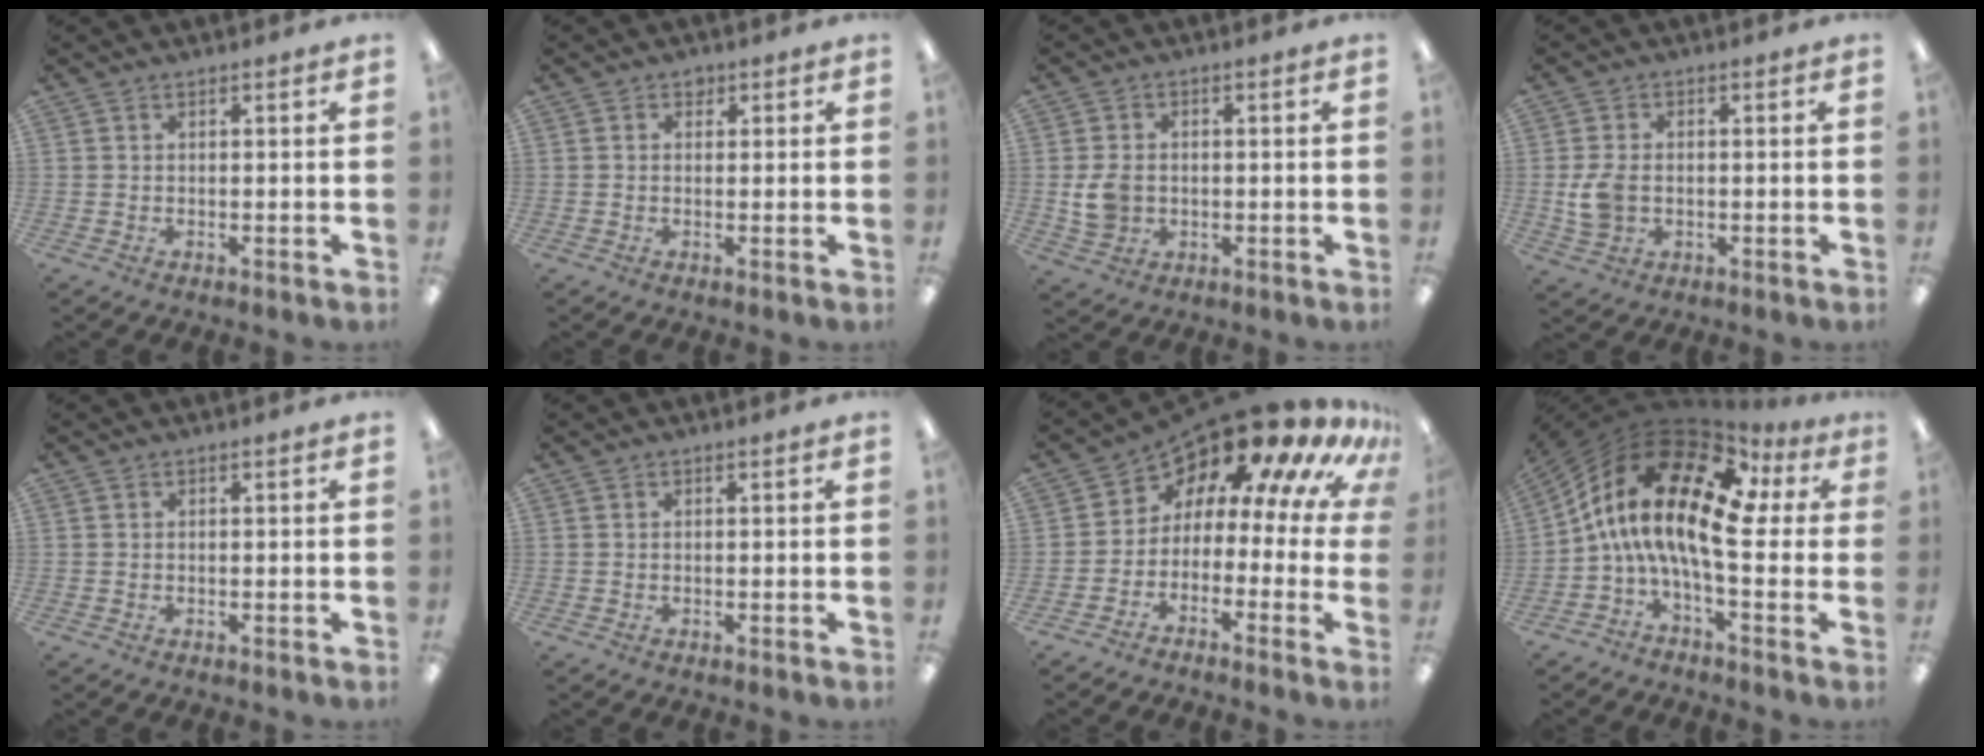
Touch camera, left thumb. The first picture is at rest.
{"total": 1.4, "force": [0.4, 1.1, 0.7], "torque": [-0.007, 0.001, 0.005]}
{"total": 6.1, "force": [-0.5, 4.9, 3.6], "torque": [-0.069, 0.004, -0.008]}
{"total": 6.4, "force": [-0.5, 4.6, 4.4], "torque": [-0.095, -0.002, -0.011]}
{"total": 0.0}
{"total": 0.0}
{"total": 12.6, "force": [9.6, 4.0, 7.2], "torque": [-0.121, -0.089, 0.152]}
{"total": 19.6, "force": [2.3, 8.7, 17.4], "torque": [-0.370, -0.024, 0.035]}